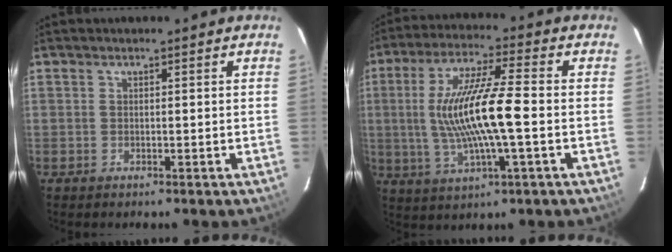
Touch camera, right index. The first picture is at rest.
{"total": 14.4, "force": [-1.0, 1.8, 14.3], "torque": [-0.275, -0.001, -0.015]}